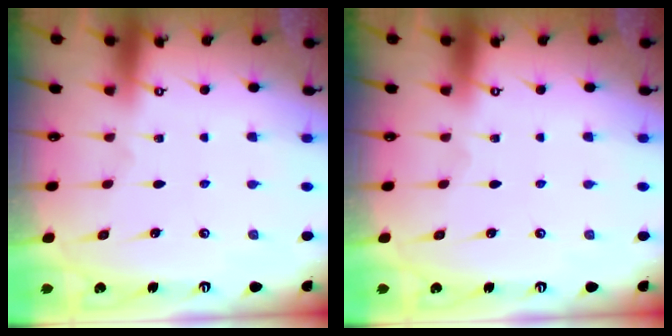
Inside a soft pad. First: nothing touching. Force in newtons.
{"total": 0.0}